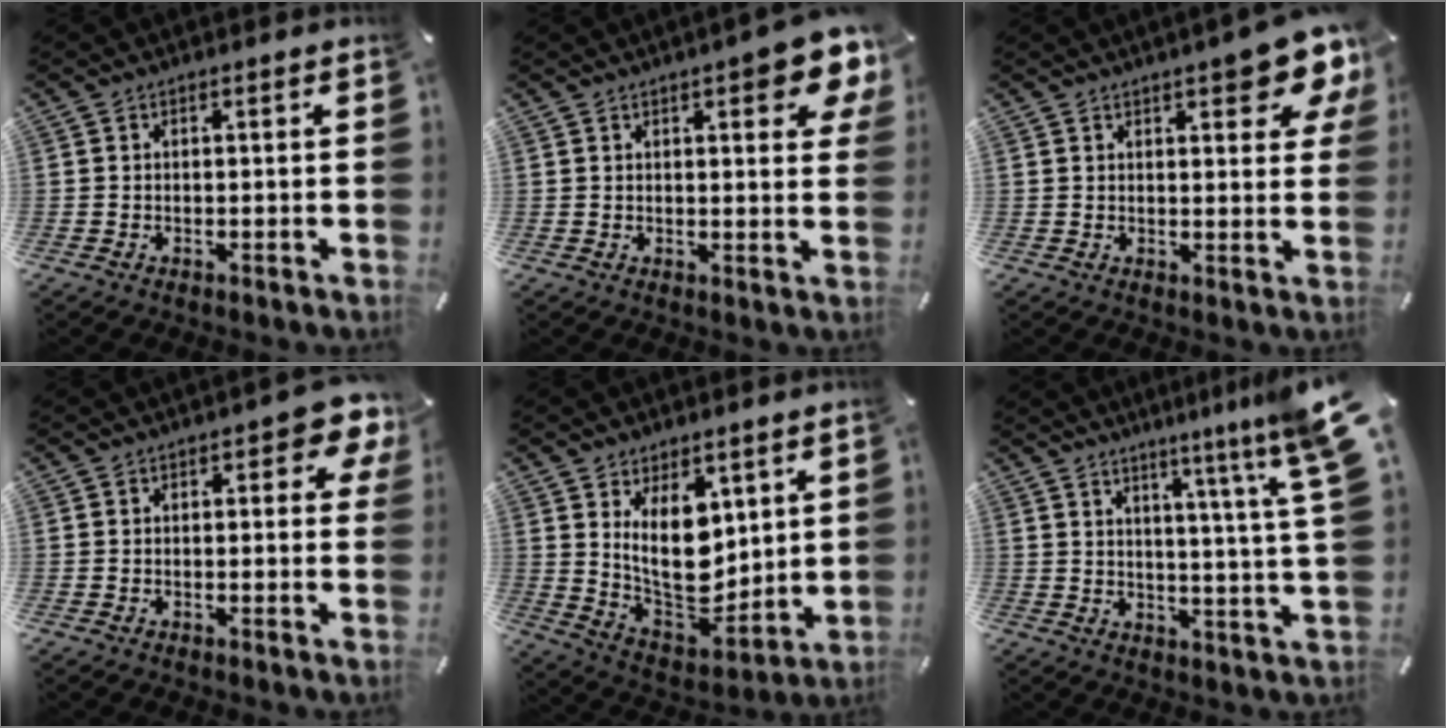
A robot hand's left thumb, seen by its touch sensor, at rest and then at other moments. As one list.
[{"total": 9.3, "force": [4.8, 2.9, 7.4], "torque": [-0.098, -0.020, 0.077]}, {"total": 10.5, "force": [6.3, 3.5, 7.6], "torque": [-0.098, -0.033, 0.104]}, {"total": 5.9, "force": [2.4, 2.9, 4.6], "torque": [-0.048, -0.007, 0.033]}, {"total": 15.0, "force": [5.1, 9.4, 10.6], "torque": [-0.201, -0.048, 0.095]}, {"total": 11.8, "force": [7.2, -1.1, 9.2], "torque": [-0.143, -0.053, 0.106]}]